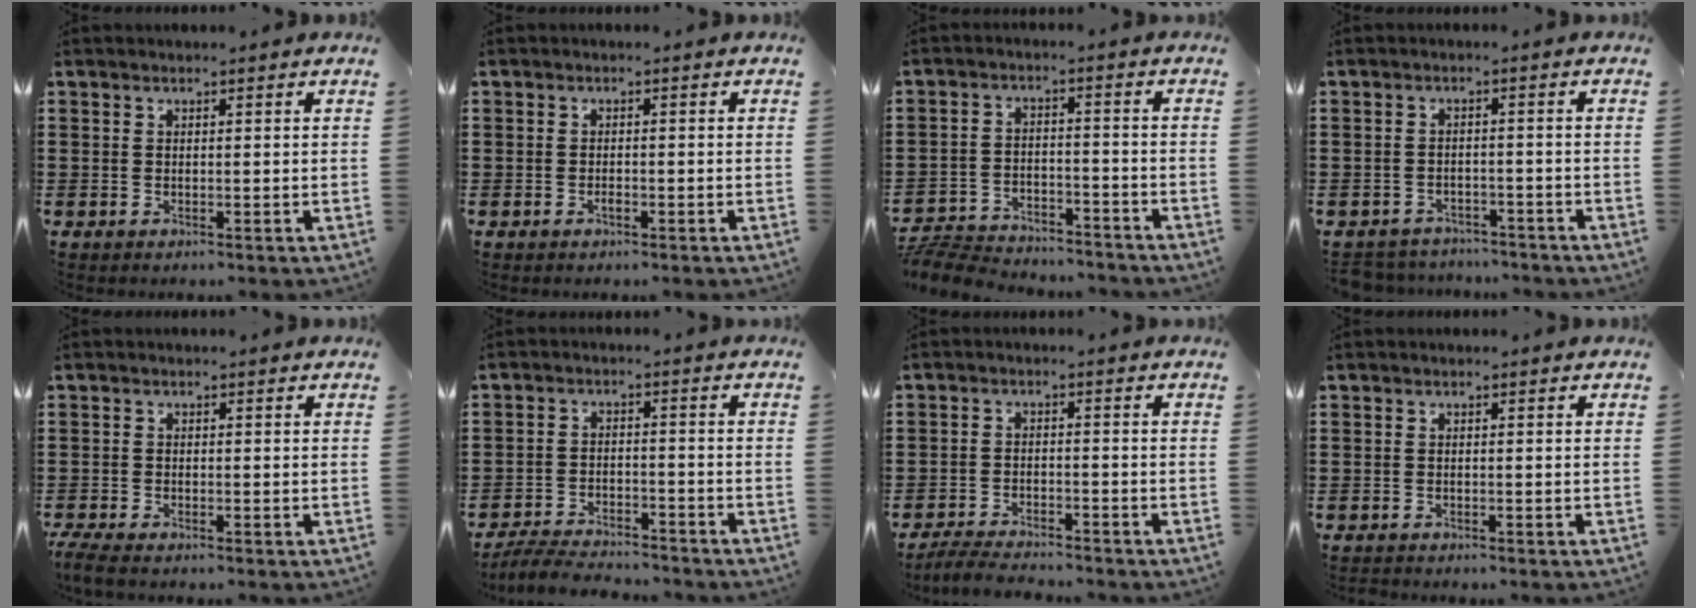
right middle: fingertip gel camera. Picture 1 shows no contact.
{"total": 0.9, "force": [-0.6, 0.5, 0.5], "torque": [-0.011, -0.001, -0.012]}
{"total": 6.5, "force": [-6.3, 0.9, 0.8], "torque": [-0.026, 0.010, -0.131]}
{"total": 2.9, "force": [-2.8, 0.7, -0.3], "torque": [-0.004, 0.001, -0.062]}
{"total": 2.0, "force": [-1.8, 0.2, 0.8], "torque": [-0.029, -0.003, -0.041]}
{"total": 5.2, "force": [-5.1, 0.8, 0.9], "torque": [-0.026, 0.005, -0.105]}
{"total": 3.9, "force": [-3.8, 0.6, 0.5], "torque": [-0.017, 0.003, -0.083]}
{"total": 0.6, "force": [-0.6, 0.1, 0.0], "torque": [0.000, 0.000, -0.012]}